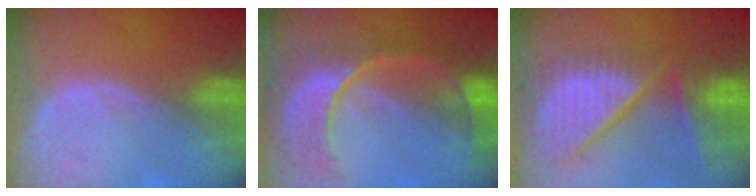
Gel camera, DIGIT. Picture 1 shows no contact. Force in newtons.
{"total": 11.3, "press": 9.5, "slide": 6.1}
{"total": 12.9, "press": 10.7, "slide": 7.2}